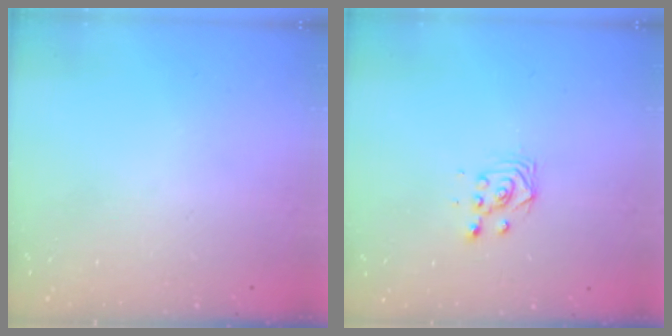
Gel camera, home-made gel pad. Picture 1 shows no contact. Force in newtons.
{"total": 2.9, "press": 2.9, "slide": 0.1}